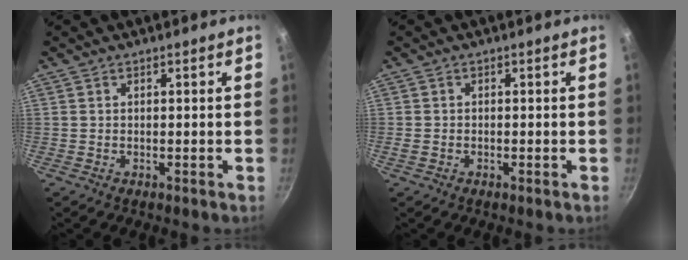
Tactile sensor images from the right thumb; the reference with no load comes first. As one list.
[{"total": 1.1, "force": [-0.5, 0.7, 0.6], "torque": [-0.016, 0.002, -0.011]}]